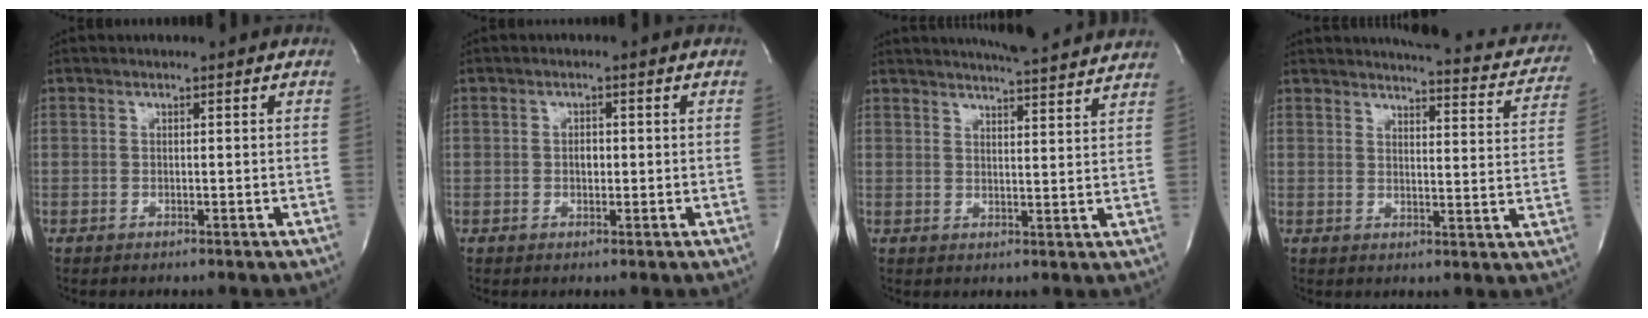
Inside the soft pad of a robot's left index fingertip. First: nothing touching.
{"total": 1.5, "force": [-0.3, 0.9, 1.2], "torque": [-0.019, 0.001, -0.004]}
{"total": 13.0, "force": [12.0, 0.6, 4.9], "torque": [-0.075, 0.000, 0.146]}
{"total": 16.1, "force": [14.8, 3.3, 5.4], "torque": [-0.048, -0.041, 0.153]}